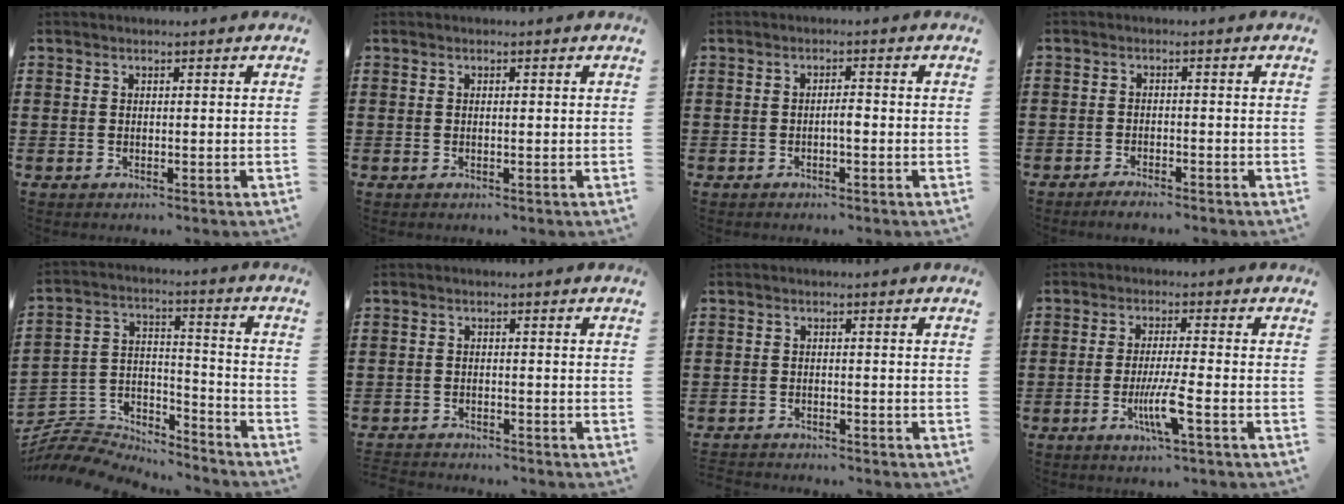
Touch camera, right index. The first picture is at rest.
{"total": 0.6, "force": [0.0, 0.1, 0.6], "torque": [-0.012, -0.002, 0.001]}
{"total": 1.8, "force": [-0.6, 0.4, 1.6], "torque": [-0.032, 0.003, -0.011]}
{"total": 1.7, "force": [-1.6, 0.2, 0.3], "torque": [-0.009, 0.002, -0.032]}
{"total": 7.7, "force": [-7.3, 2.1, 1.3], "torque": [-0.038, 0.008, -0.148]}
{"total": 1.7, "force": [-1.7, 0.1, -0.2], "torque": [-0.003, 0.001, -0.037]}
{"total": 1.6, "force": [-1.6, 0.1, -0.1], "torque": [-0.003, 0.002, -0.035]}
{"total": 6.2, "force": [-2.4, 0.1, 5.7], "torque": [-0.115, -0.019, -0.047]}